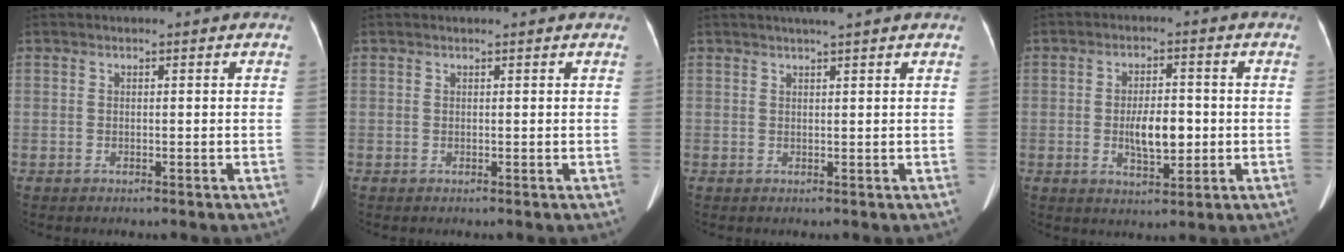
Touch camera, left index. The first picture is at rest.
{"total": 1.2, "force": [1.1, 0.0, 0.3], "torque": [-0.009, 0.011, 0.016]}
{"total": 3.9, "force": [3.2, -0.4, 2.2], "torque": [-0.031, 0.017, 0.042]}
{"total": 6.1, "force": [-0.8, 2.4, 5.6], "torque": [-0.102, 0.001, -0.011]}